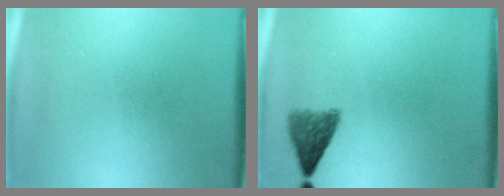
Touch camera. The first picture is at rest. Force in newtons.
{"total": 3.4}